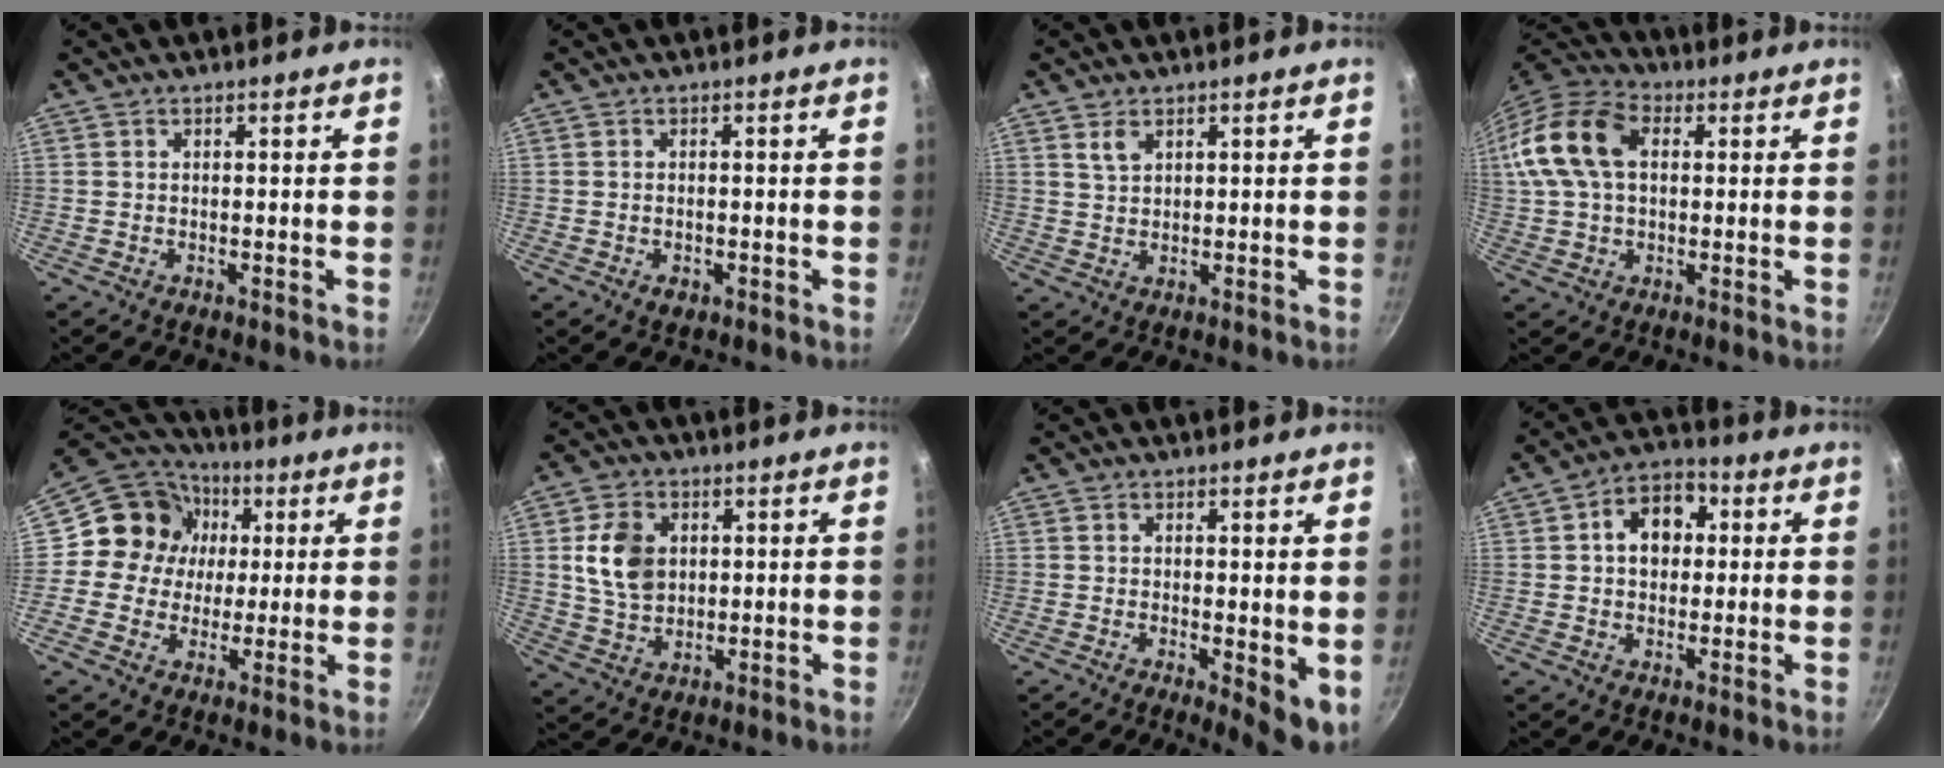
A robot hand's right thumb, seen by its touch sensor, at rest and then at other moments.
{"total": 1.6, "force": [-0.7, 1.1, 1.0], "torque": [-0.016, -0.001, -0.010]}
{"total": 2.7, "force": [1.5, 1.6, 1.5], "torque": [-0.023, -0.005, 0.031]}
{"total": 15.5, "force": [3.1, 10.0, 11.4], "torque": [-0.217, 0.028, 0.044]}
{"total": 13.2, "force": [2.1, 12.0, 5.0], "torque": [-0.054, 0.014, 0.016]}
{"total": 9.6, "force": [1.9, 7.1, 6.2], "torque": [-0.096, -0.005, 0.038]}
{"total": 5.3, "force": [0.2, 2.0, 4.9], "torque": [-0.059, -0.009, 0.006]}
{"total": 9.0, "force": [1.6, 6.7, 5.8], "torque": [-0.044, 0.014, 0.012]}